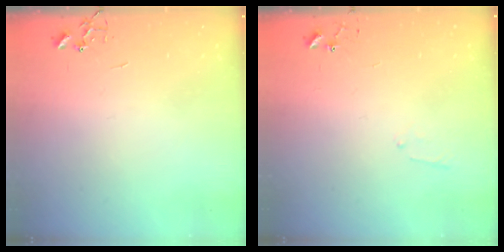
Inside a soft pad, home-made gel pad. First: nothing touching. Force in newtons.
{"total": 5.1, "press": 5.1, "slide": 0.5}